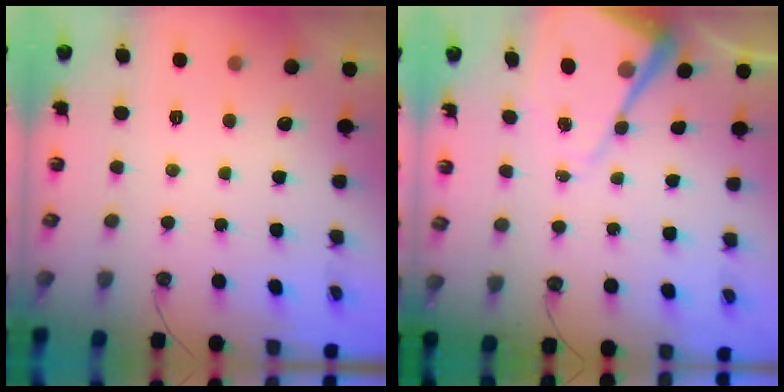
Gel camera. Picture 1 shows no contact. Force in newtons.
{"total": 11.8, "press": 11.7, "slide": 1.2}